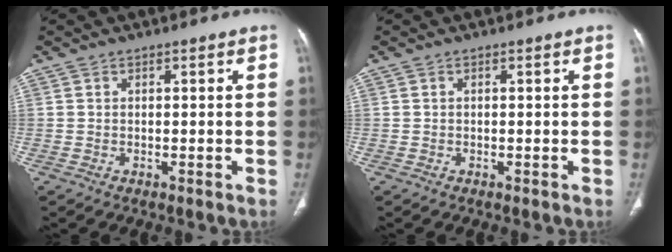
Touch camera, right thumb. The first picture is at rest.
{"total": 0.0}